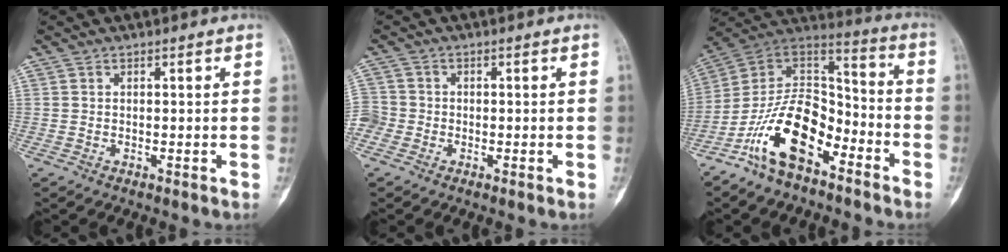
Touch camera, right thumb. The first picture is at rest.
{"total": 4.4, "force": [-1.5, 4.0, 1.0], "torque": [-0.018, 0.011, -0.036]}
{"total": 17.5, "force": [-9.3, 9.2, 11.6], "torque": [-0.192, 0.088, -0.177]}